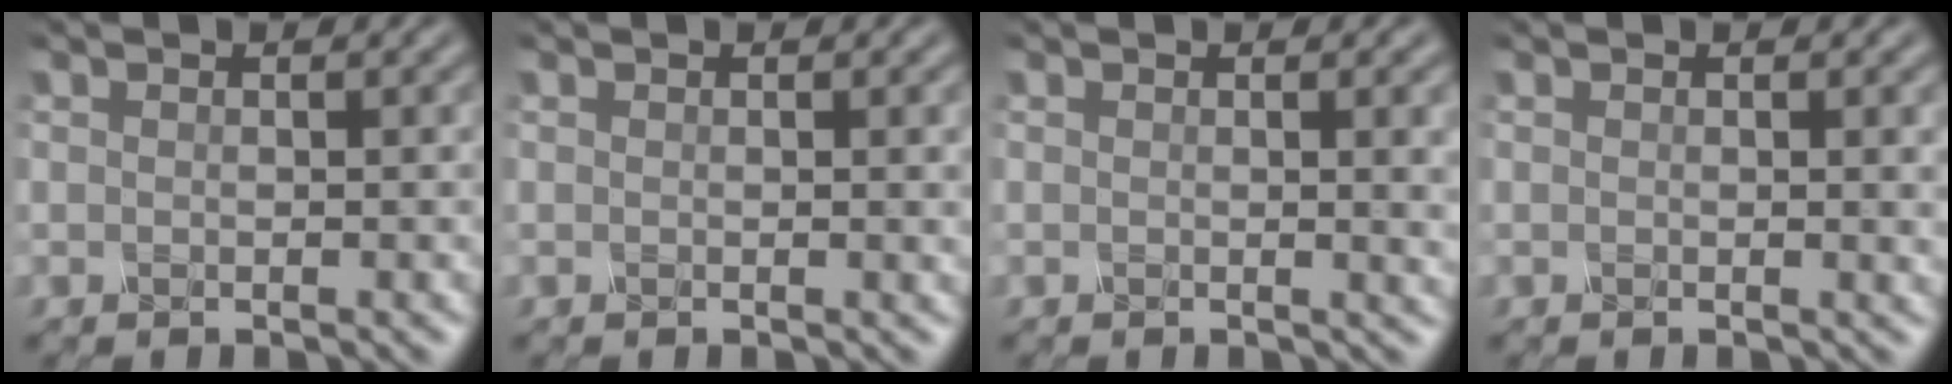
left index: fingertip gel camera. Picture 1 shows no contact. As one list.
[{"total": 1.1, "force": [0.2, 0.2, 1.0], "torque": [-0.009, 0.001, 0.001]}, {"total": 3.6, "force": [0.4, 1.2, 3.4], "torque": [-0.027, 0.004, 0.004]}, {"total": 1.9, "force": [0.2, 0.5, 1.8], "torque": [-0.015, 0.001, -0.001]}]